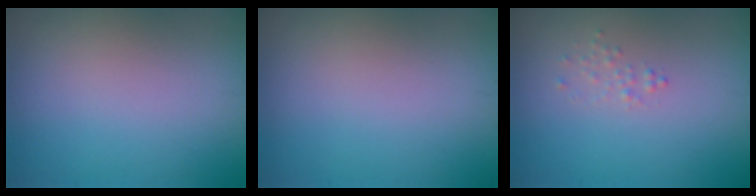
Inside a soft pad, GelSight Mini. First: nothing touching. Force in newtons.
{"total": 0.0}
{"total": 0.7, "press": 0.7, "slide": 0.1}